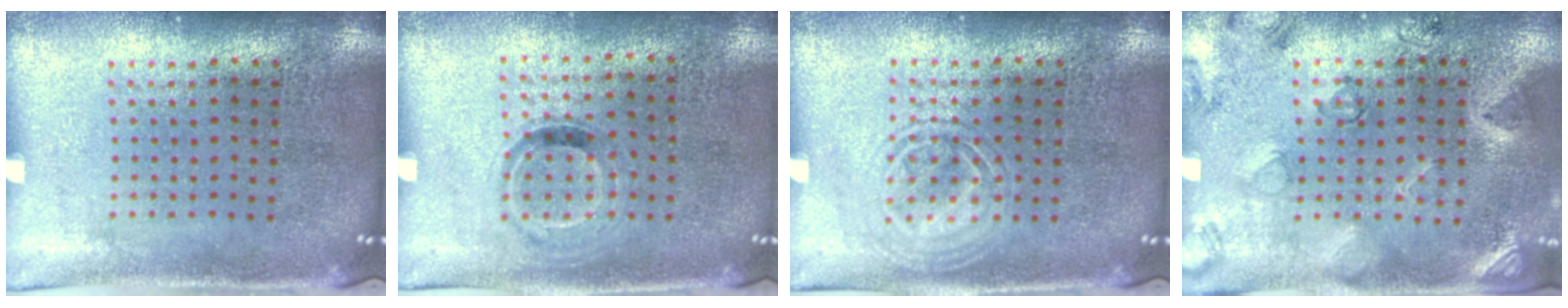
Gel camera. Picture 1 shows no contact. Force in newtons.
{"total": 0.9, "press": 0.7, "slide": 0.6}
{"total": 2.1, "press": 2.1, "slide": 0.3}
{"total": 2.5, "press": 1.8, "slide": 1.8}